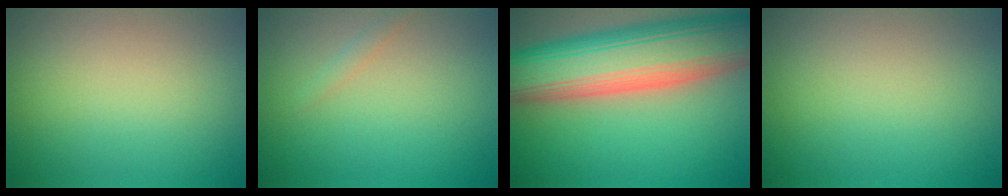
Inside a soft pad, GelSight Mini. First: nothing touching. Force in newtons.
{"total": 0.8, "press": 0.8, "slide": 0.0}
{"total": 13.7, "press": 13.7, "slide": 0.7}
{"total": 0.0}